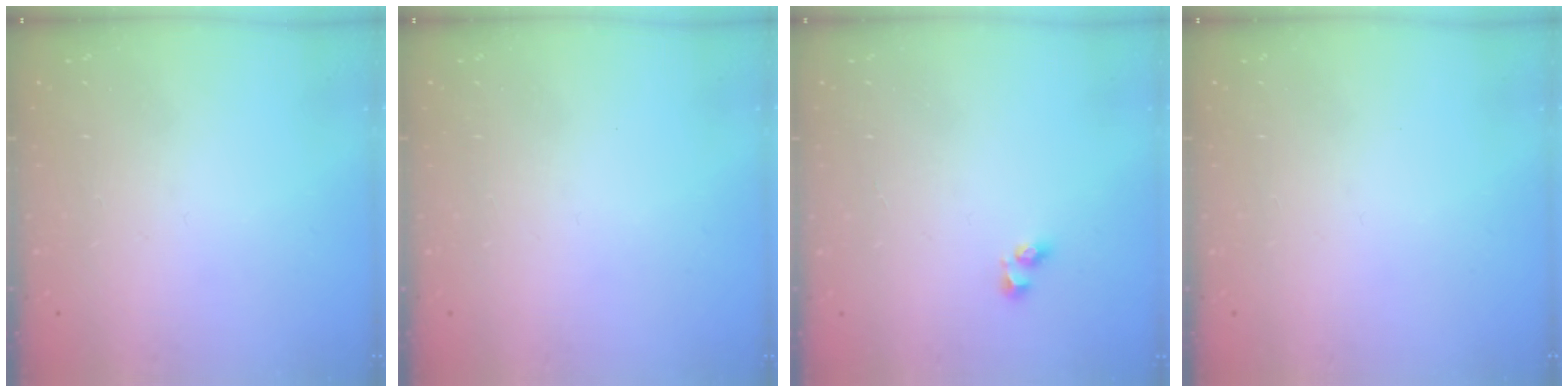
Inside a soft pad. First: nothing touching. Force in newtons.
{"total": 0.0}
{"total": 4.0, "press": 3.7, "slide": 1.6}
{"total": 0.0}